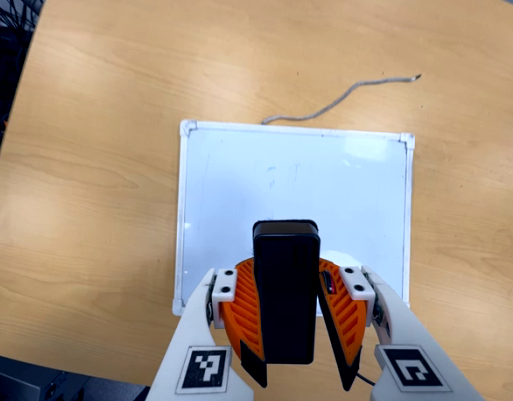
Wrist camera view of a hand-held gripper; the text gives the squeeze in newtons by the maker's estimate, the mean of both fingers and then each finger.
{"total": 11.4, "left": 10.2, "right": 12.6}